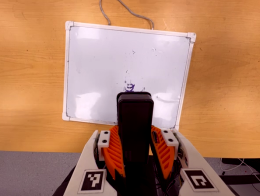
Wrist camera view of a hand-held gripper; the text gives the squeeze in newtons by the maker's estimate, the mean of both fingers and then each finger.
{"total": 9.4, "left": 7.8, "right": 11.1}